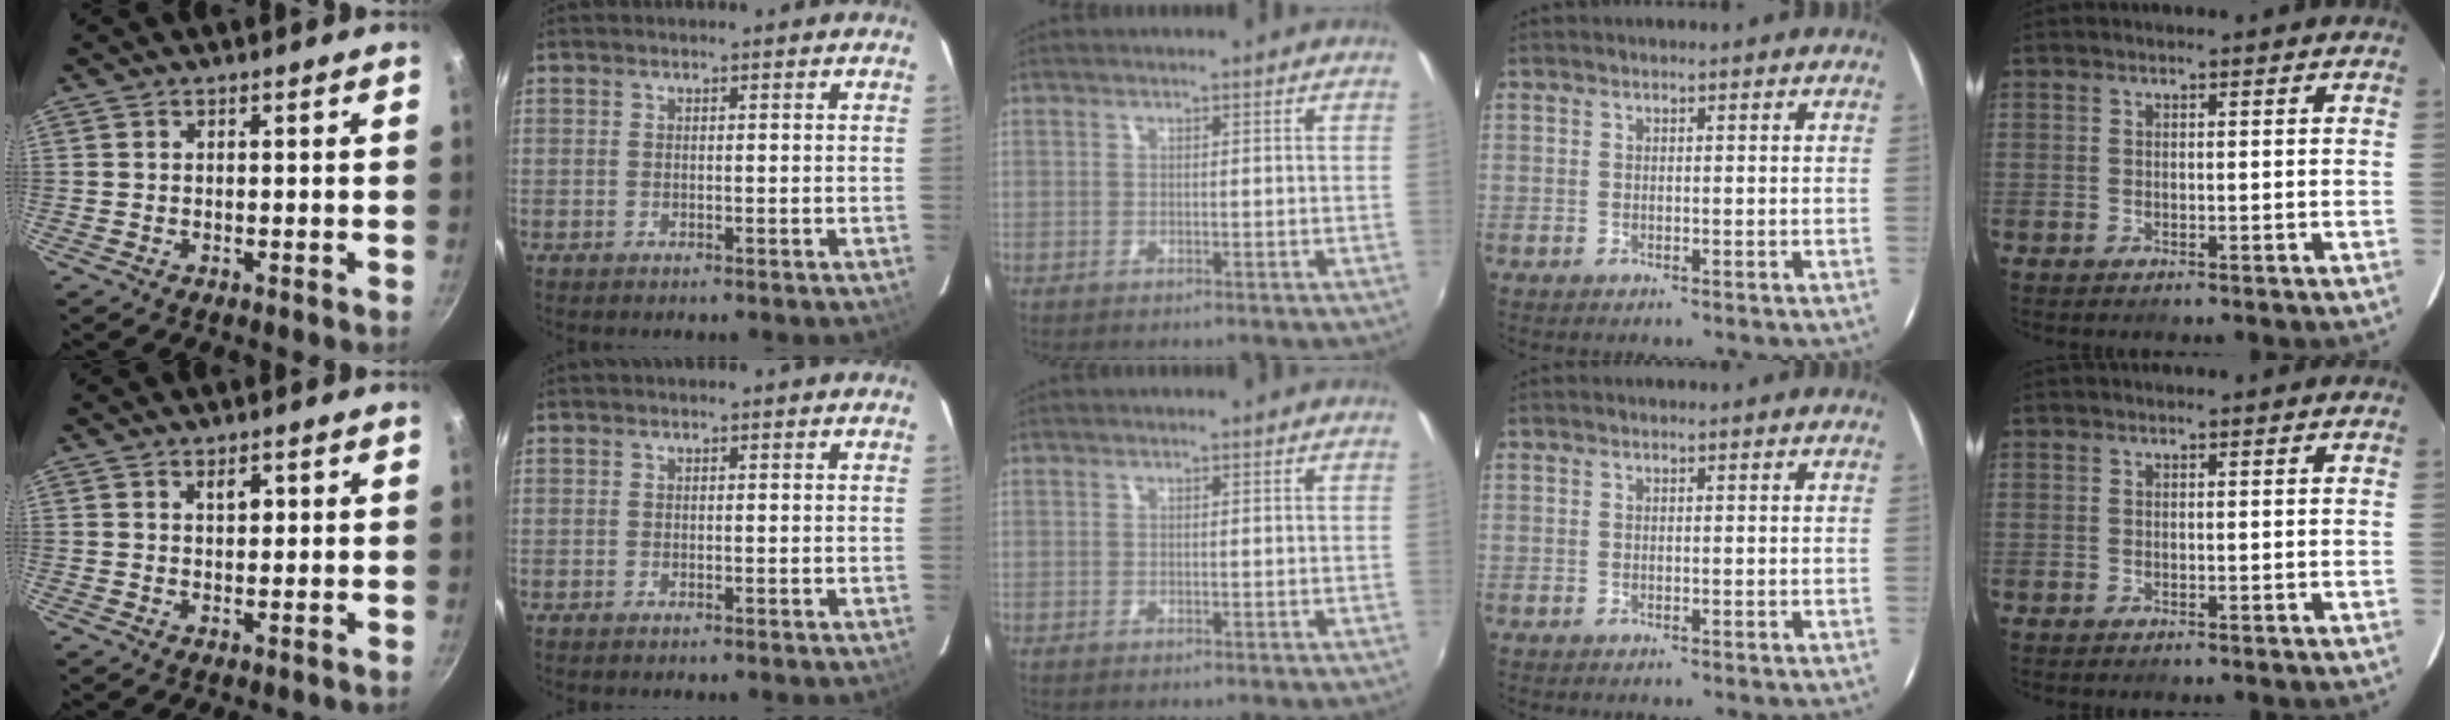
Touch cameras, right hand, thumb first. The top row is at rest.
{"thumb": {"total": 2.5, "force": [0.8, 1.5, 1.8], "torque": [-0.016, -0.005, 0.011]}}